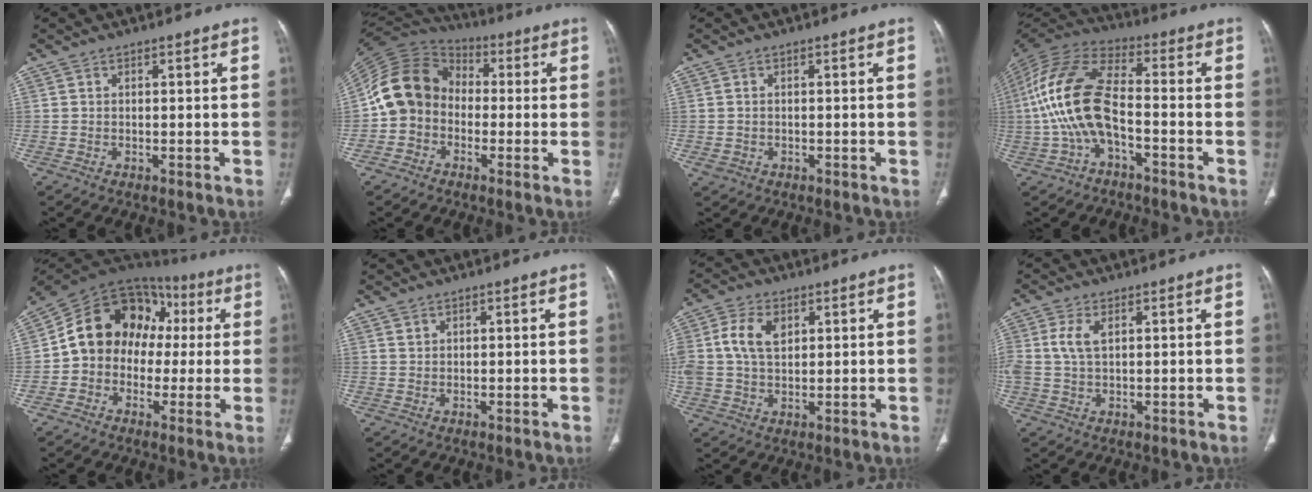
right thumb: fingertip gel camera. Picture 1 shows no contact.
{"total": 13.1, "force": [-1.7, 11.1, 6.7], "torque": [-0.121, 0.041, -0.048]}
{"total": 1.3, "force": [-0.4, 1.1, 0.6], "torque": [-0.016, 0.006, 0.000]}
{"total": 15.5, "force": [-3.0, 7.3, 13.3], "torque": [-0.286, 0.040, -0.061]}
{"total": 15.9, "force": [0.9, 12.8, 9.4], "torque": [-0.112, 0.051, 0.005]}
{"total": 0.6, "force": [0.6, 0.2, 0.1], "torque": [0.001, -0.005, 0.010]}
{"total": 7.9, "force": [2.3, 4.9, 5.7], "torque": [-0.113, 0.003, 0.043]}
{"total": 4.3, "force": [1.2, 2.1, 3.6], "torque": [-0.088, 0.005, 0.025]}